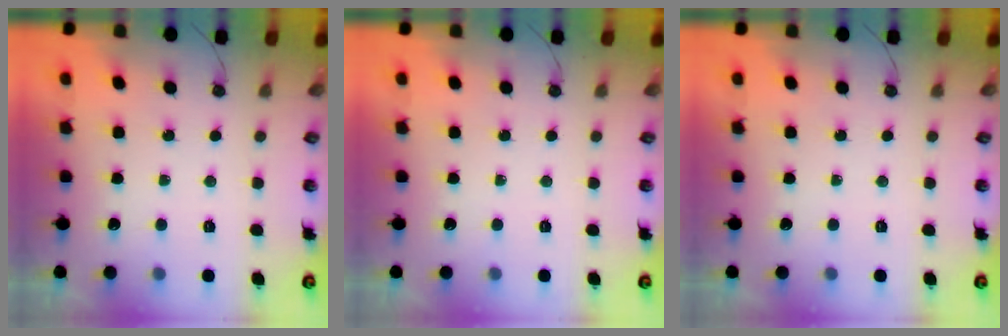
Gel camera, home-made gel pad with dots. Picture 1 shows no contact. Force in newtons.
{"total": 0.0}
{"total": 0.0}